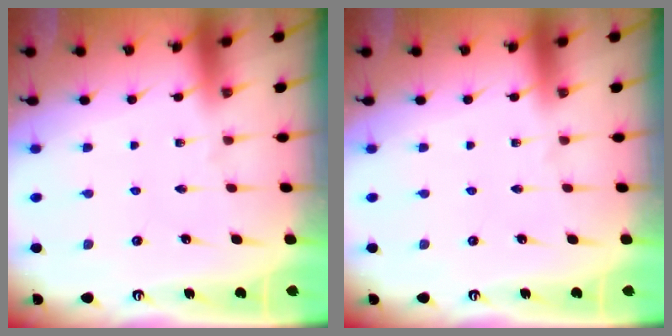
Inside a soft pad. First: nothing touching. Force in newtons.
{"total": 0.0}